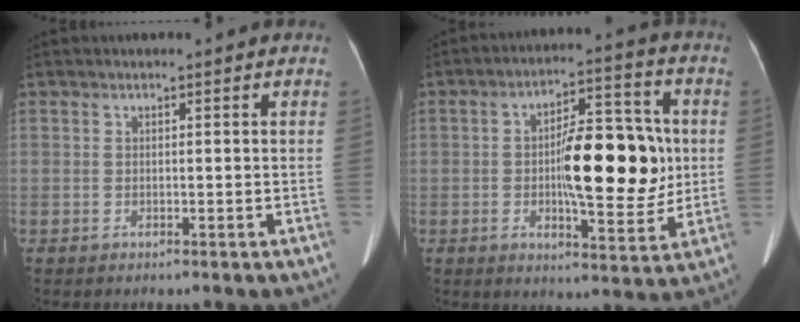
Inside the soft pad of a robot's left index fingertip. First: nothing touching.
{"total": 14.4, "force": [0.1, 4.8, 13.5], "torque": [-0.210, 0.017, 0.003]}